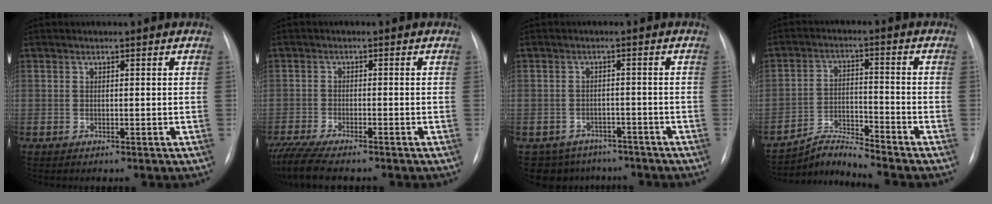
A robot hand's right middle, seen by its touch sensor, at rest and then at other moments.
{"total": 9.8, "force": [-8.1, 1.6, 5.1], "torque": [-0.092, -0.017, -0.134]}
{"total": 7.4, "force": [-5.9, 4.4, 0.4], "torque": [0.000, 0.017, -0.072]}
{"total": 5.7, "force": [-5.4, -1.6, -0.8], "torque": [-0.002, -0.007, -0.097]}